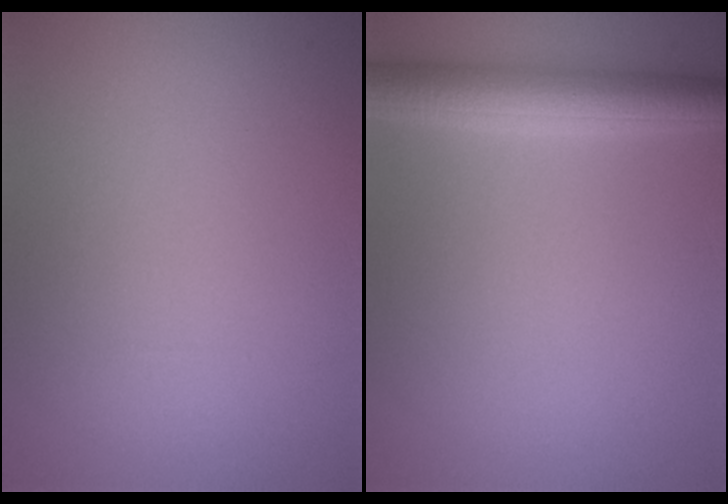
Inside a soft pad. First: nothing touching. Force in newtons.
{"total": 4.1, "press": 4.1, "slide": 0.1}